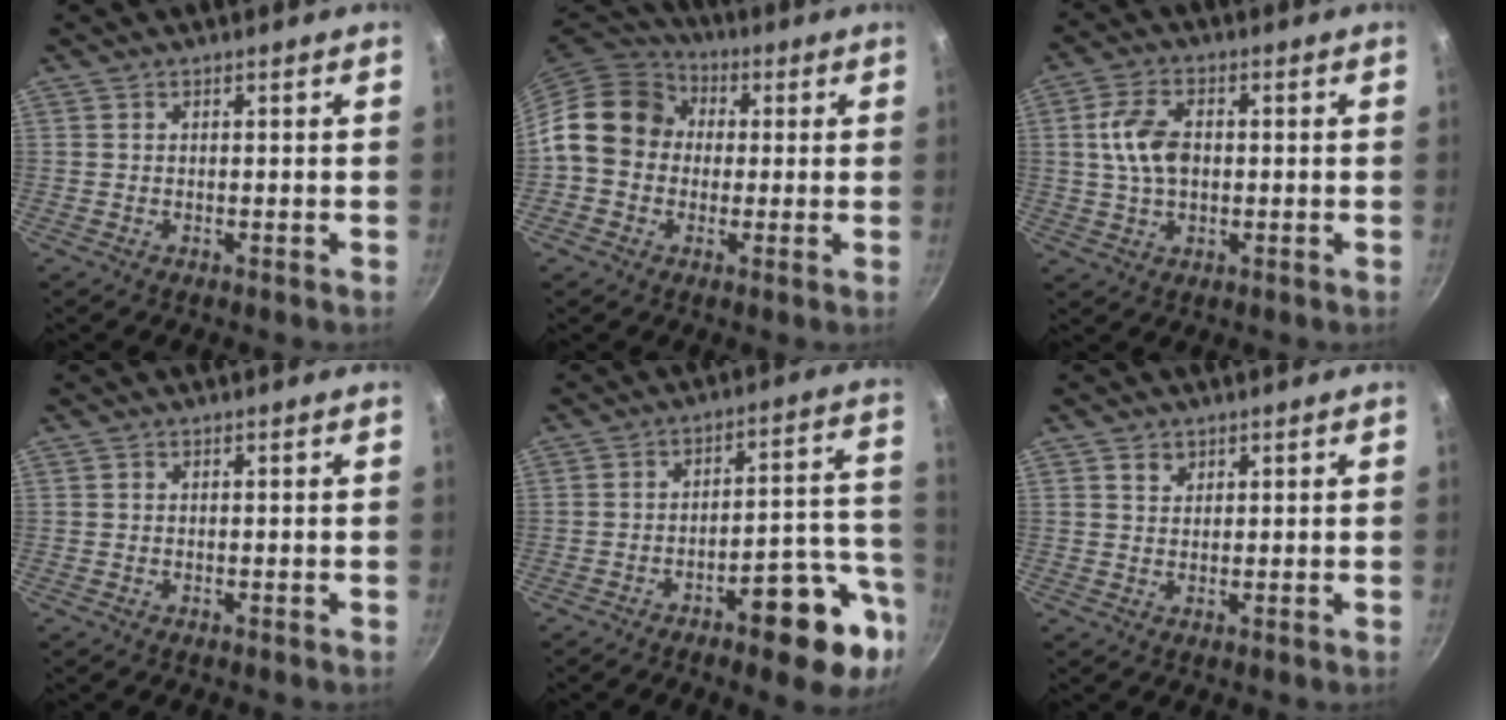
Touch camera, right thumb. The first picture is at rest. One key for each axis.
{"total": 13.8, "fx": 1.1, "fy": 11.7, "fz": 7.2, "tx": -0.089, "ty": 0.030, "tz": -0.002}
{"total": 8.5, "fx": 0.6, "fy": 5.4, "fz": 6.5, "tx": -0.117, "ty": 0.012, "tz": 0.006}
{"total": 0.0}
{"total": 15.2, "fx": -7.3, "fy": 5.4, "fz": 12.1, "tx": -0.118, "ty": 0.056, "tz": -0.099}
{"total": 2.2, "fx": 1.2, "fy": 1.7, "fz": 0.9, "tx": -0.011, "ty": 0.000, "tz": 0.021}